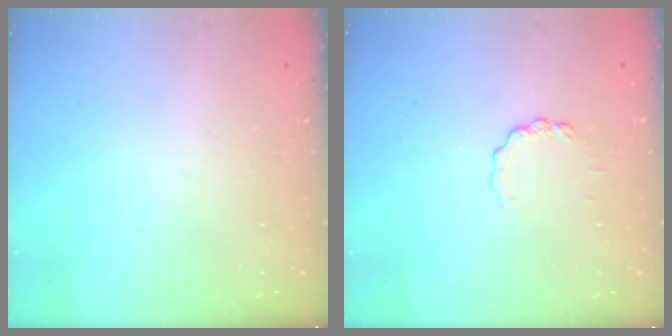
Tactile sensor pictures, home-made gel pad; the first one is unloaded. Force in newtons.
{"total": 2.8, "press": 2.8, "slide": 0.3}